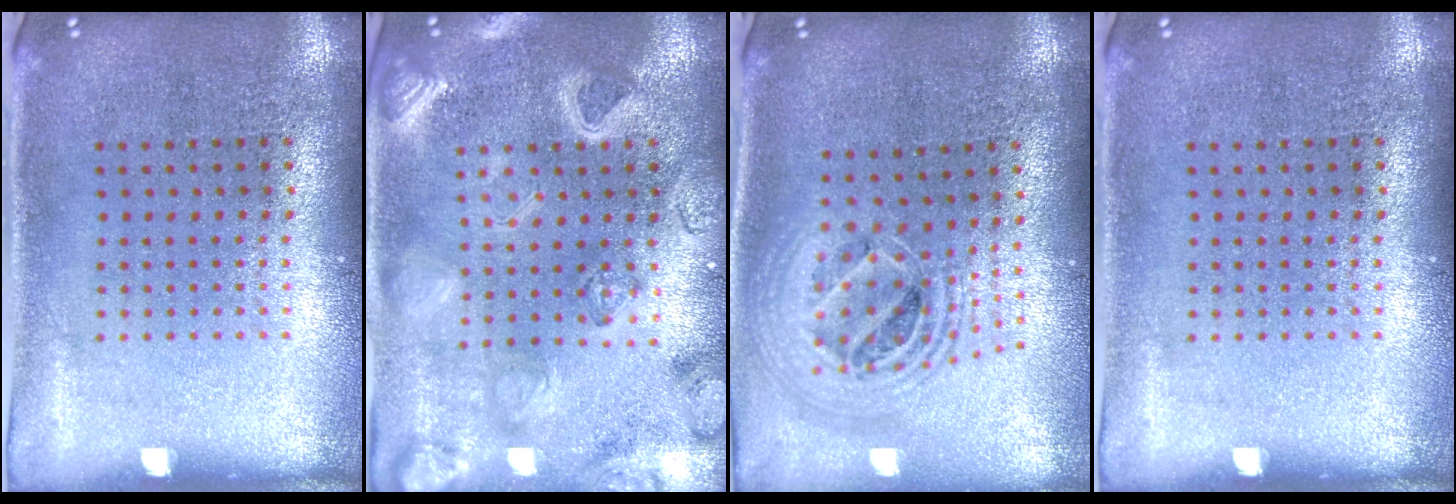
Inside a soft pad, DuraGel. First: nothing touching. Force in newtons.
{"total": 3.3, "press": 3.1, "slide": 1.0}
{"total": 2.2, "press": 1.7, "slide": 1.4}
{"total": 0.0}